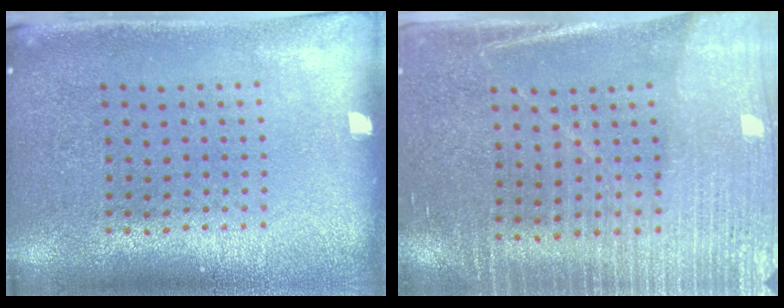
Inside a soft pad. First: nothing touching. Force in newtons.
{"total": 3.3, "press": 3.0, "slide": 1.3}